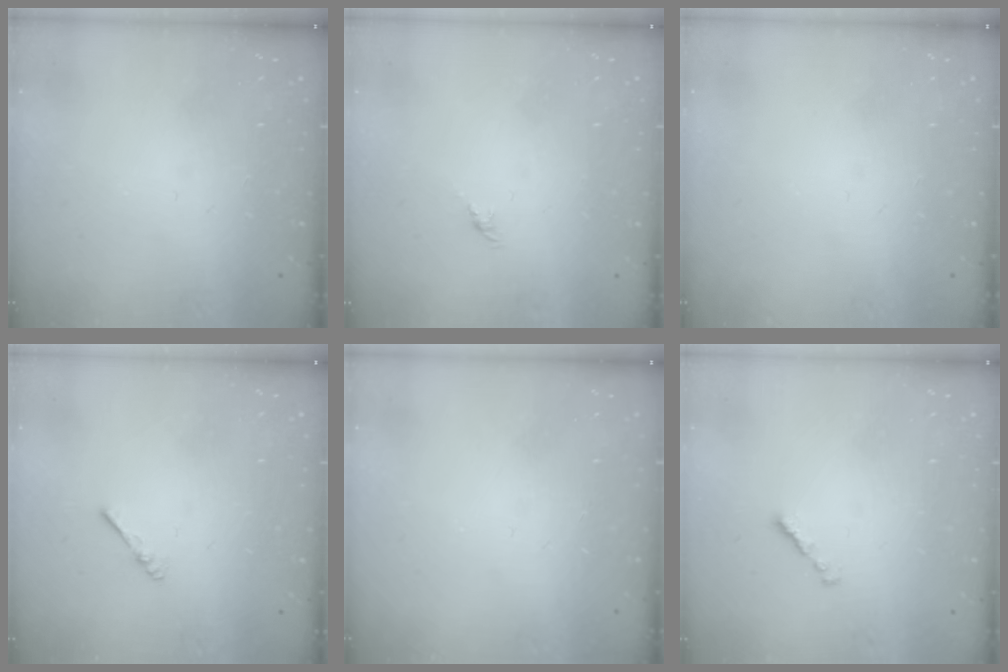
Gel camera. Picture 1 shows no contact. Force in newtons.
{"total": 0.0}
{"total": 0.0}
{"total": 2.2, "press": 2.2, "slide": 0.4}
{"total": 0.0}
{"total": 0.8, "press": 0.7, "slide": 0.4}